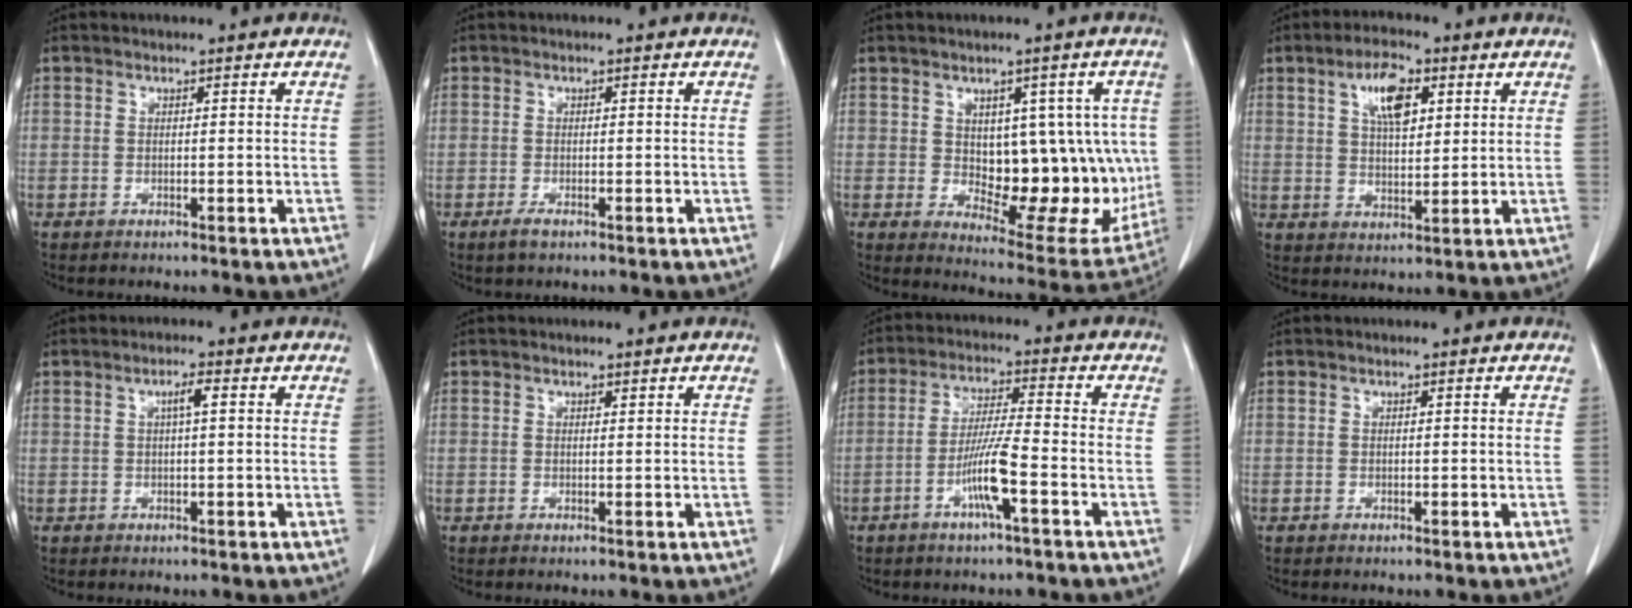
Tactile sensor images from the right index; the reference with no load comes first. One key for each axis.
{"total": 1.5, "fx": -1.0, "fy": 0.5, "fz": 1.0, "tx": -0.024, "ty": -0.002, "tz": -0.016}
{"total": 15.8, "fx": 0.4, "fy": 8.1, "fz": 13.5, "tx": -0.165, "ty": 0.005, "tz": 0.033}
{"total": 7.6, "fx": 3.3, "fy": 3.0, "fz": 6.2, "tx": -0.114, "ty": 0.008, "tz": 0.059}
{"total": 2.0, "fx": 0.5, "fy": 0.1, "fz": 2.0, "tx": -0.034, "ty": 0.005, "tz": 0.007}
{"total": 0.0}
{"total": 7.4, "fx": -2.9, "fy": -0.1, "fz": 6.8, "tx": -0.134, "ty": -0.004, "tz": -0.058}
{"total": 0.0}